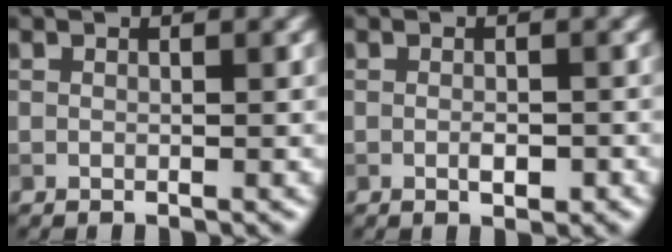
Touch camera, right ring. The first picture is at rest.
{"total": 1.6, "force": [-0.5, 0.7, 1.4], "torque": [-0.024, -0.001, -0.008]}